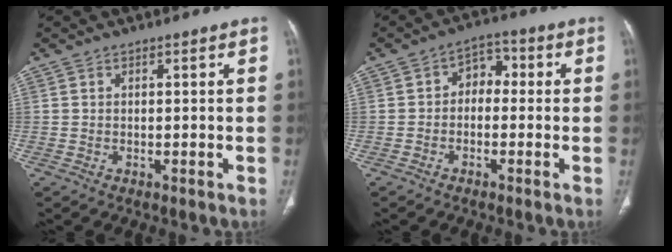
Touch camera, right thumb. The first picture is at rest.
{"total": 4.9, "force": [-0.4, 3.7, 3.3], "torque": [-0.025, 0.025, -0.020]}